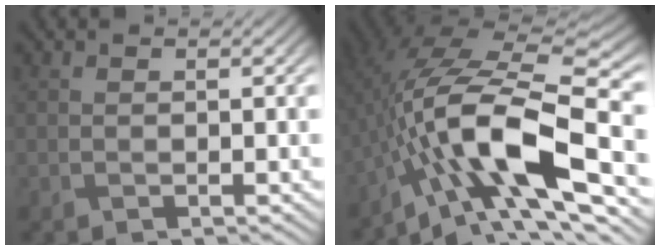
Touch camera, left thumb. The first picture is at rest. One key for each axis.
{"total": 15.7, "fx": -5.1, "fy": 5.9, "fz": 13.6, "tx": -0.252, "ty": 0.007, "tz": -0.095}